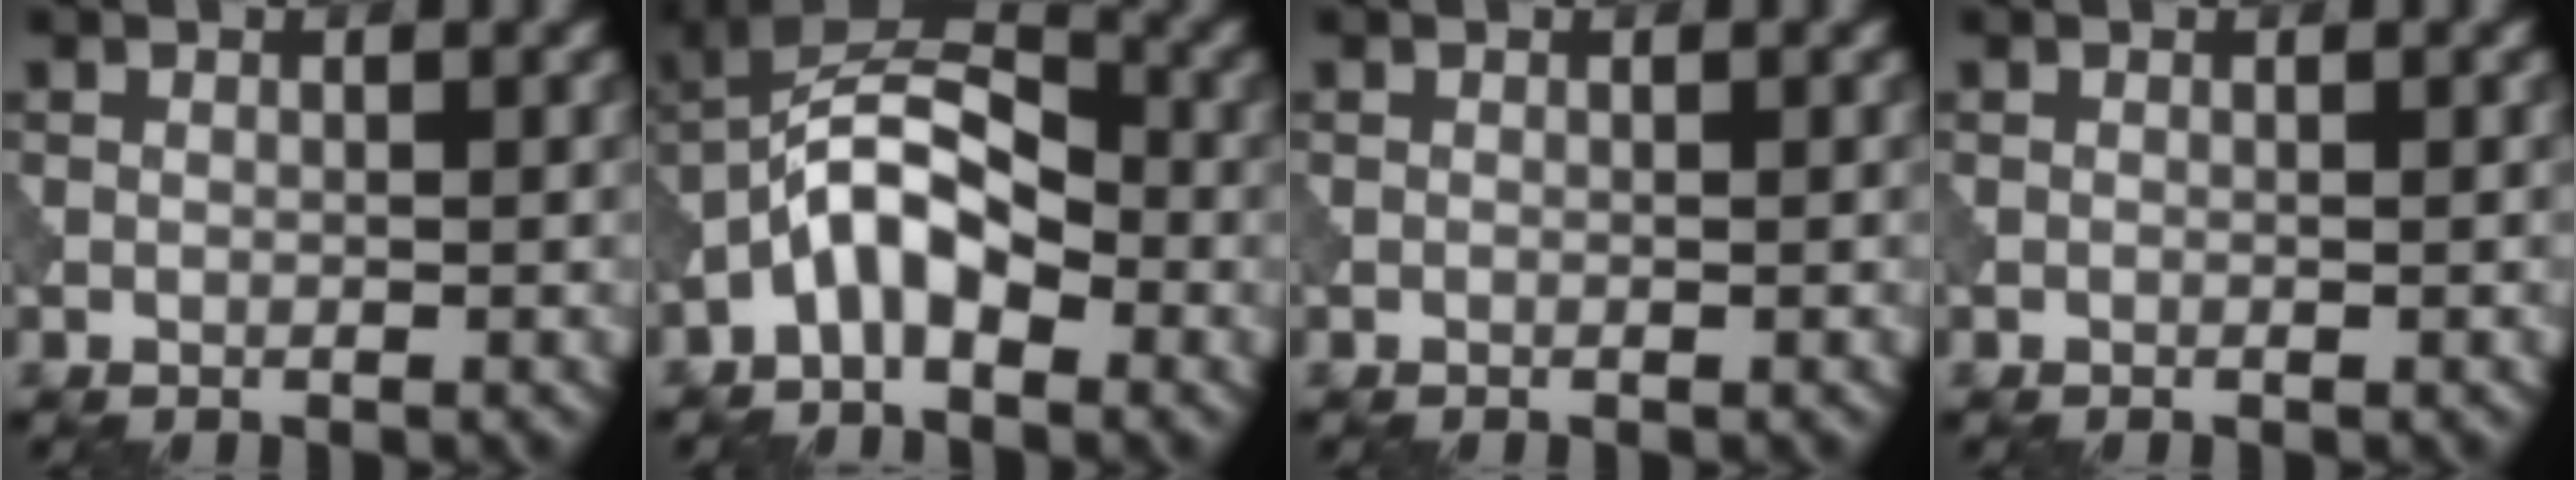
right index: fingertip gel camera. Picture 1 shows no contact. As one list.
[{"total": 6.0, "force": [-2.7, 3.0, 4.5], "torque": [-0.086, 0.019, -0.060]}, {"total": 0.0}, {"total": 0.0}]